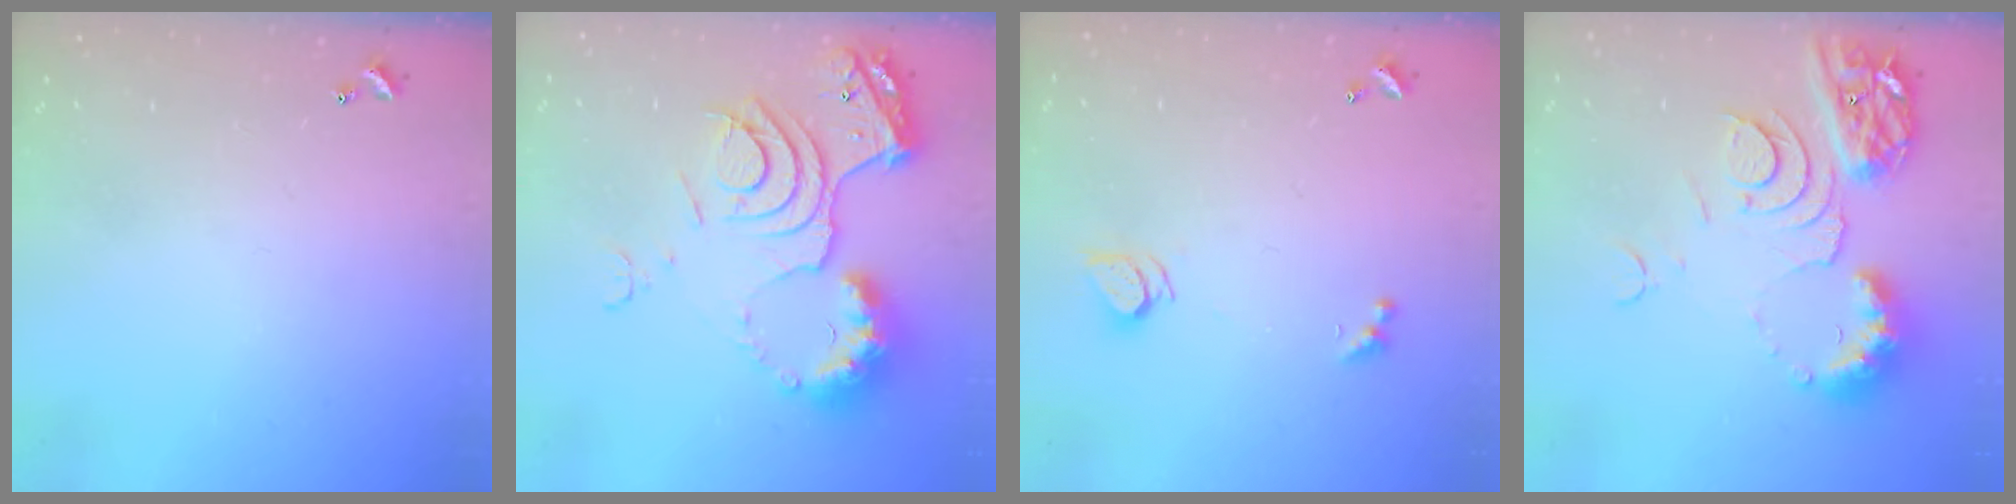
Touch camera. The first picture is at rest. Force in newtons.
{"total": 15.1, "press": 15.0, "slide": 1.3}
{"total": 2.3, "press": 2.3, "slide": 0.2}
{"total": 11.1, "press": 11.0, "slide": 1.3}